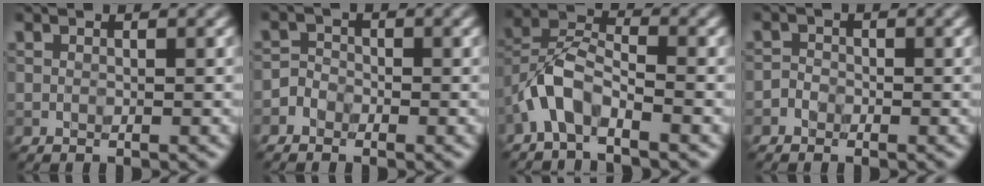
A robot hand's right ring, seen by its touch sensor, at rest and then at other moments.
{"total": 1.7, "force": [-1.1, 1.3, 0.4], "torque": [0.001, 0.010, -0.025]}
{"total": 4.3, "force": [-2.6, 1.6, 3.0], "torque": [-0.055, 0.014, -0.058]}
{"total": 1.2, "force": [-0.7, 0.9, 0.3], "torque": [0.004, 0.003, -0.019]}